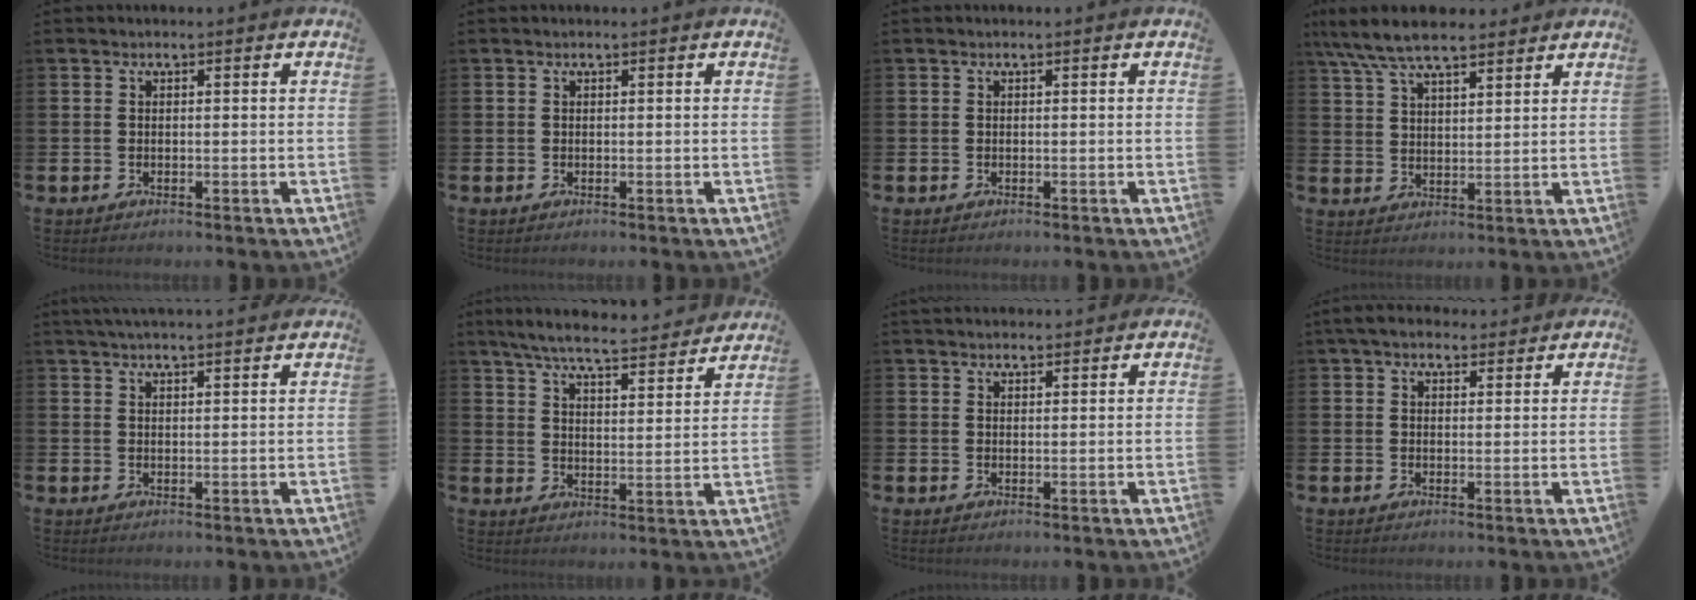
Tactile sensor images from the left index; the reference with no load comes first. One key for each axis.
{"total": 0.0}
{"total": 0.0}
{"total": 8.0, "fx": 7.1, "fy": 2.0, "fz": 3.1, "tx": -0.084, "ty": -0.019, "tz": 0.131}
{"total": 2.8, "fx": 2.8, "fy": -0.2, "fz": 0.6, "tx": -0.013, "ty": -0.009, "tz": 0.050}
{"total": 7.3, "fx": 6.9, "fy": 0.6, "fz": 2.5, "tx": -0.066, "ty": -0.044, "tz": 0.117}
{"total": 2.2, "fx": 2.1, "fy": 0.5, "fz": 0.2, "tx": 0.007, "ty": -0.011, "tz": 0.035}
{"total": 4.3, "fx": 3.8, "fy": 1.6, "fz": 1.2, "tx": -0.019, "ty": -0.012, "tz": 0.068}